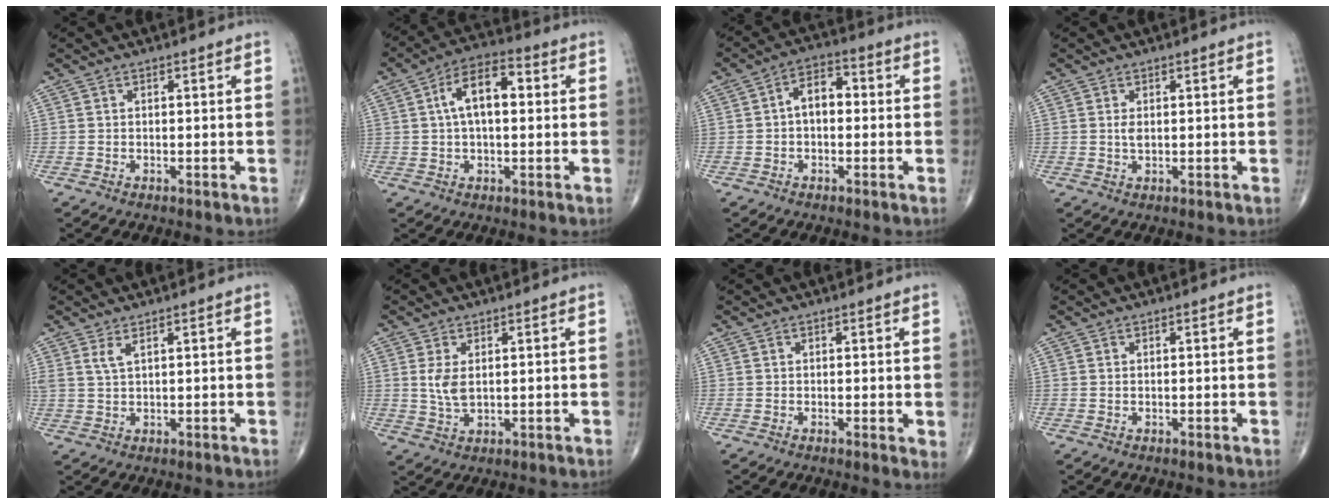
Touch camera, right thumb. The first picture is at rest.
{"total": 10.1, "force": [1.6, 5.2, 8.5], "torque": [-0.143, 0.025, 0.019]}
{"total": 6.1, "force": [-0.1, 3.9, 4.7], "torque": [-0.063, 0.024, -0.012]}
{"total": 1.5, "force": [0.2, 0.7, 1.3], "torque": [-0.025, -0.003, 0.006]}
{"total": 2.4, "force": [1.4, 0.6, 1.8], "torque": [-0.044, -0.004, 0.036]}
{"total": 4.2, "force": [0.8, 2.2, 3.5], "torque": [-0.075, -0.008, 0.022]}
{"total": 1.8, "force": [0.3, 0.5, 1.7], "torque": [-0.027, -0.009, 0.003]}
{"total": 0.0}